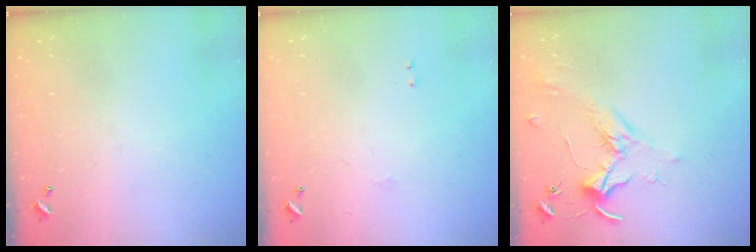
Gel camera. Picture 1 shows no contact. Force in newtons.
{"total": 1.8, "press": 1.8, "slide": 0.6}
{"total": 1.8, "press": 1.8, "slide": 0.4}